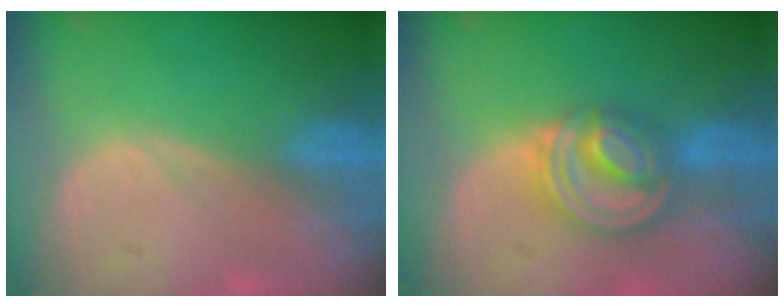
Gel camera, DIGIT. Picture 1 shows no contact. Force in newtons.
{"total": 8.2, "press": 7.0, "slide": 4.4}